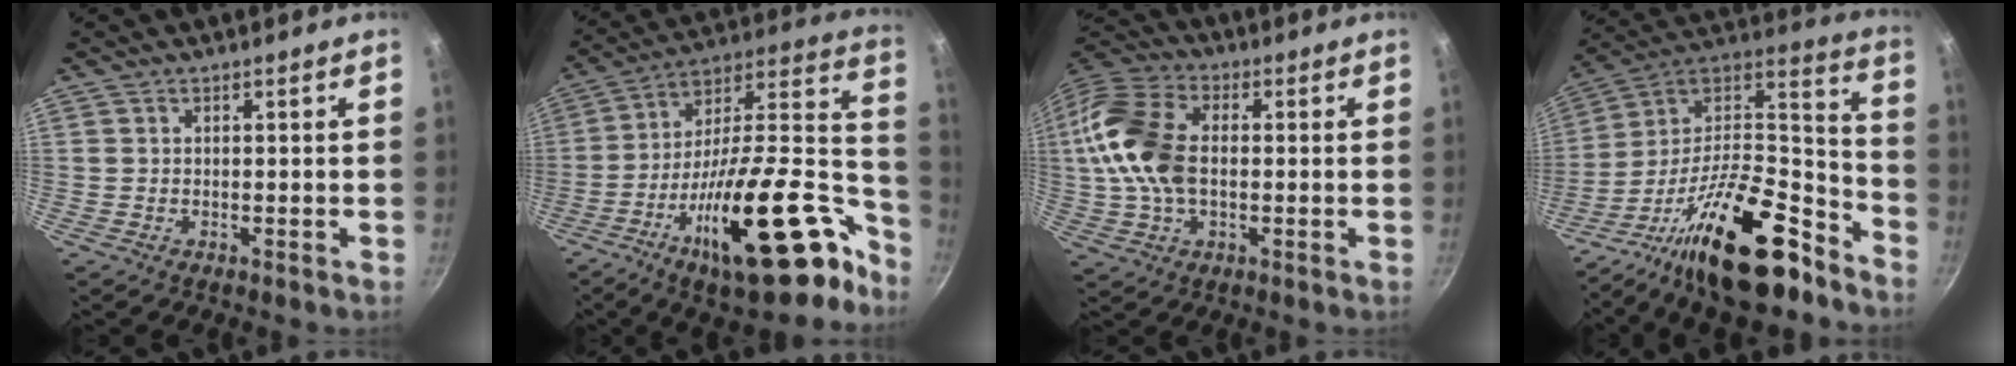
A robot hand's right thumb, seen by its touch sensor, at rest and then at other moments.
{"total": 33.0, "force": [-15.5, 12.7, 26.2], "torque": [-0.349, 0.082, -0.241]}
{"total": 16.4, "force": [0.5, 10.4, 12.6], "torque": [-0.241, 0.024, -0.003]}
{"total": 26.8, "force": [-16.7, 10.5, 18.1], "torque": [-0.241, 0.115, -0.280]}